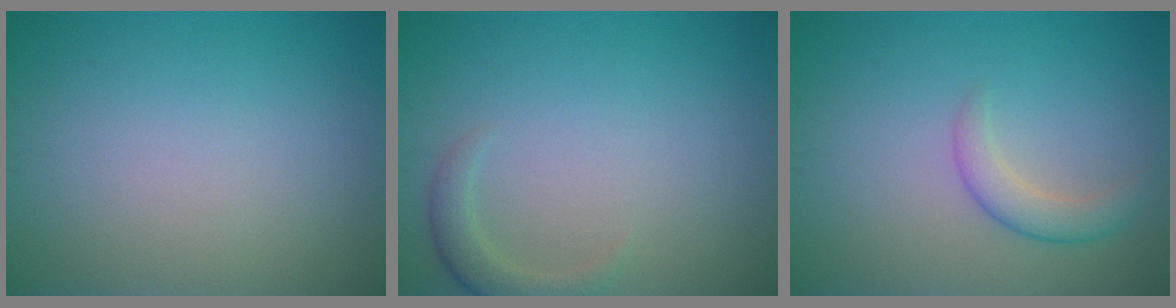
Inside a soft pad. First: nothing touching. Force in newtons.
{"total": 2.0, "press": 2.0, "slide": 0.2}
{"total": 2.3, "press": 2.3, "slide": 0.1}